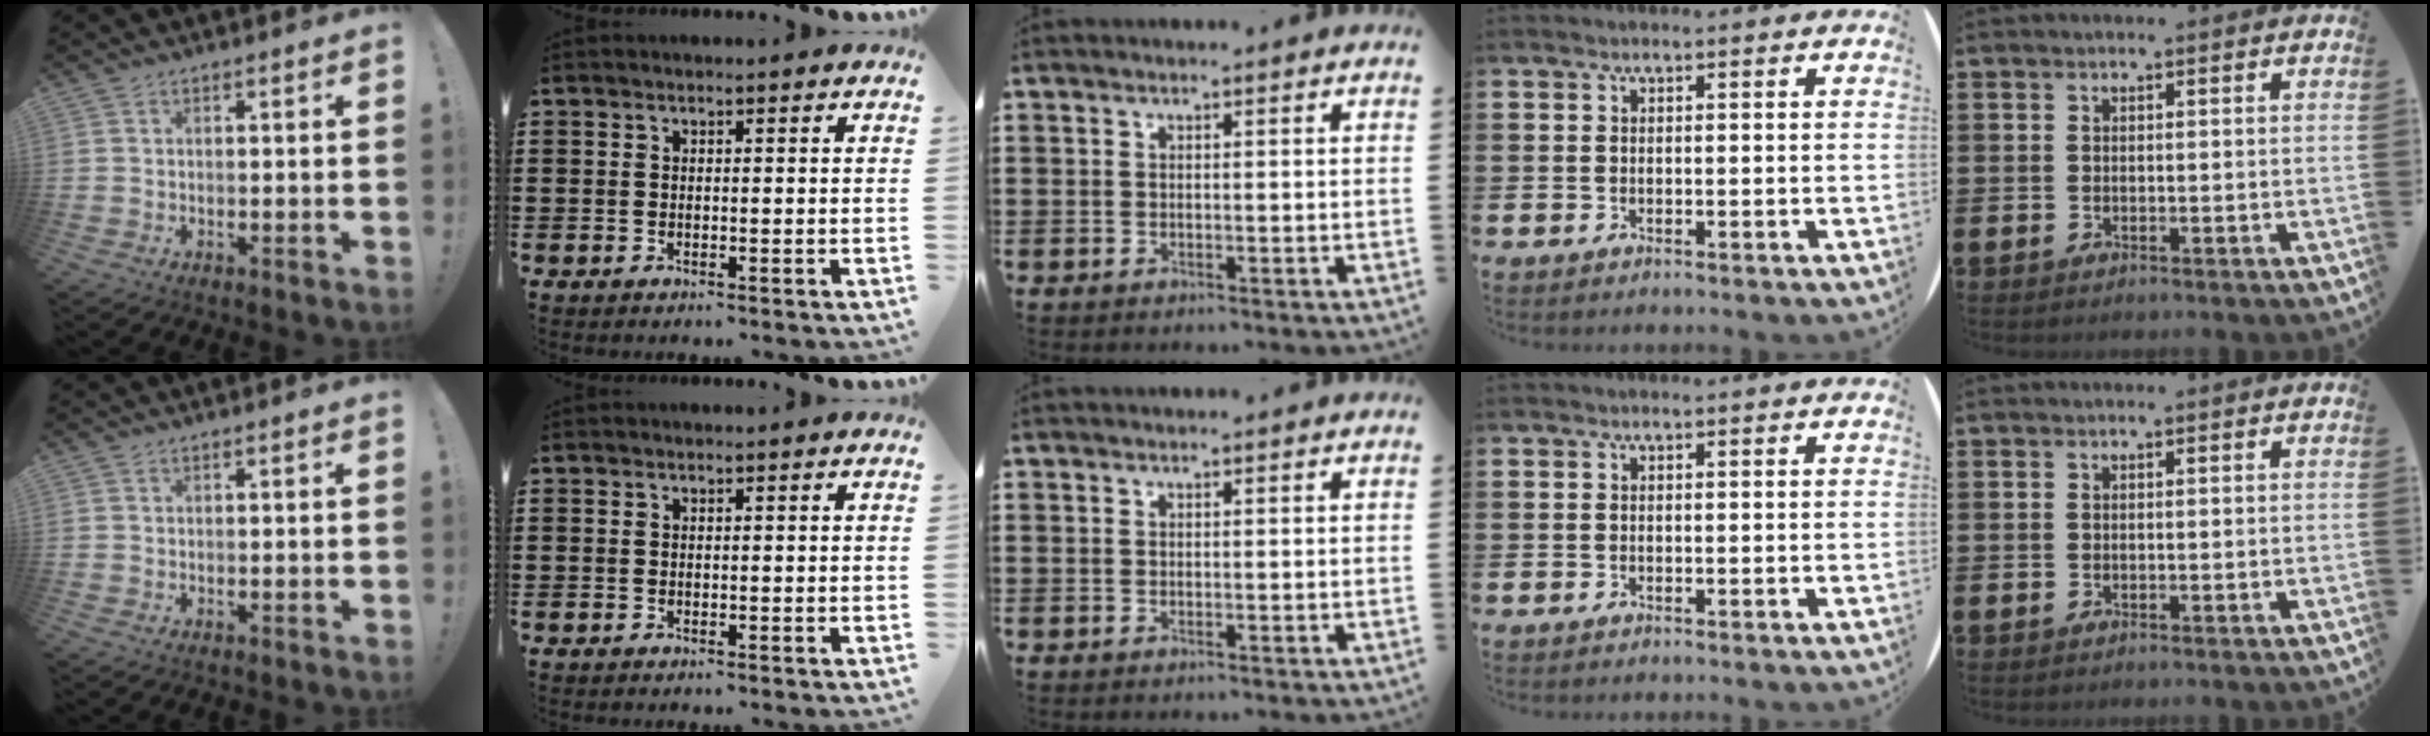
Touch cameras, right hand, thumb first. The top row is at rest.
{}